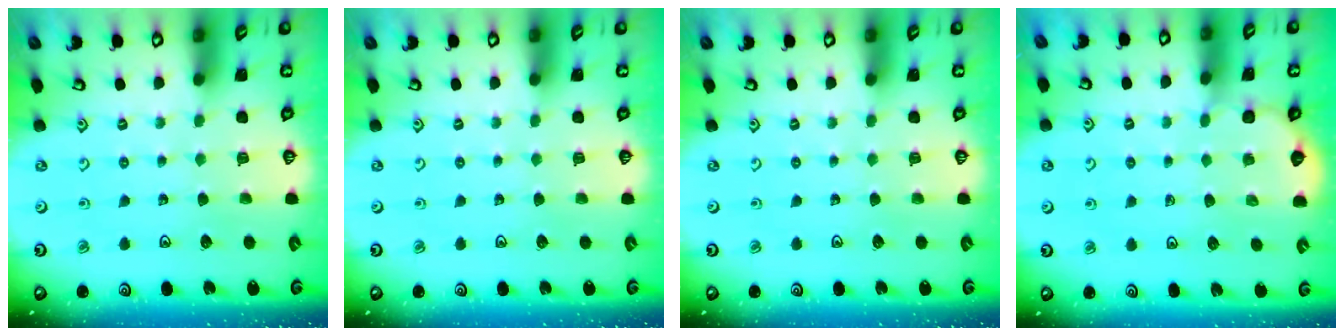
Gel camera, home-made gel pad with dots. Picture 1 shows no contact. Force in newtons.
{"total": 0.0}
{"total": 0.0}
{"total": 2.9, "press": 2.9, "slide": 0.3}